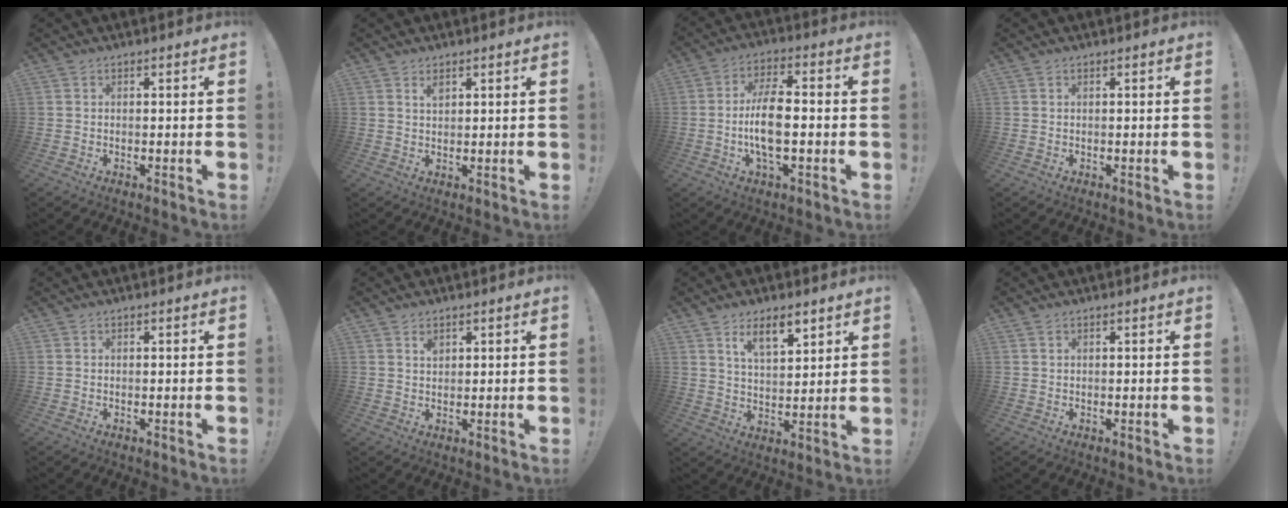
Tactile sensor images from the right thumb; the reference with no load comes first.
{"total": 2.0, "force": [1.4, 0.9, 1.2], "torque": [-0.017, -0.004, 0.024]}
{"total": 10.6, "force": [-1.8, 4.1, 9.6], "torque": [-0.203, 0.003, -0.036]}
{"total": 0.0}
{"total": 0.0}
{"total": 1.8, "force": [1.2, 1.1, 0.8], "torque": [0.003, -0.011, 0.018]}
{"total": 9.3, "force": [6.1, 3.6, 6.0], "torque": [-0.091, -0.024, 0.107]}
{"total": 0.7, "force": [0.5, 0.2, 0.4], "torque": [-0.006, -0.001, 0.008]}